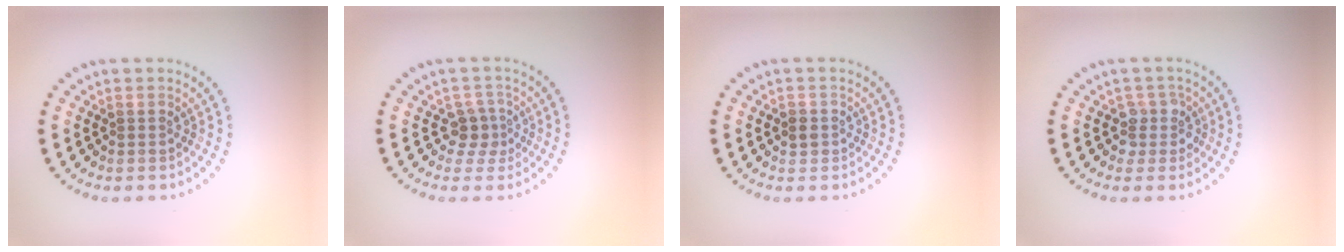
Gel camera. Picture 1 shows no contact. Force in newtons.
{"total": 1.9, "press": 1.4, "slide": 1.3}
{"total": 1.1, "press": 1.1, "slide": 0.3}
{"total": 2.0, "press": 1.6, "slide": 1.2}